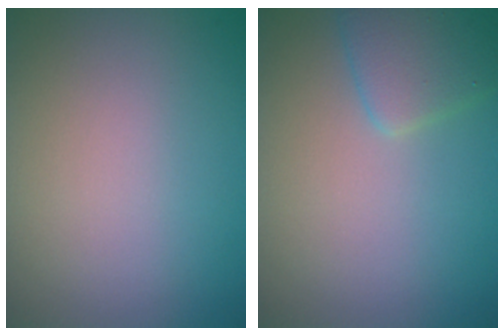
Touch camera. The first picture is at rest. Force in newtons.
{"total": 2.8, "press": 2.8, "slide": 0.1}